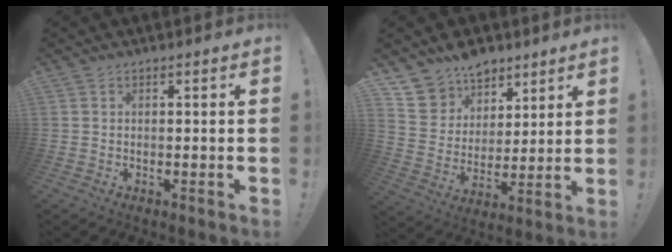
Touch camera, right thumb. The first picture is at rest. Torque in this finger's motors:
{"motor_torque": [-0.52, 0.53, 0.08, 0.08, 0.00]}